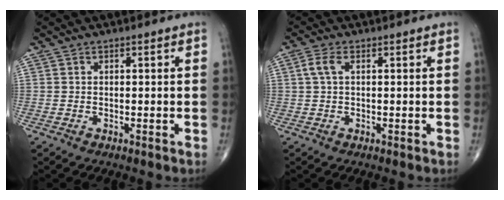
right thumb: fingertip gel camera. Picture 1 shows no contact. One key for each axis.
{"total": 2.7, "fx": 0.7, "fy": 1.2, "fz": 2.4, "tx": -0.062, "ty": 0.009, "tz": 0.014}